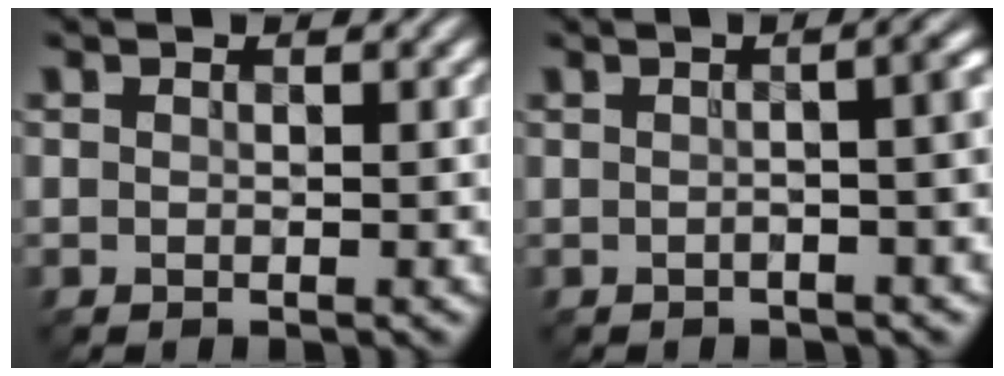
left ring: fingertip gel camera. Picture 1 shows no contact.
{"total": 8.9, "force": [0.4, 4.2, 7.8], "torque": [-0.025, 0.029, -0.024]}